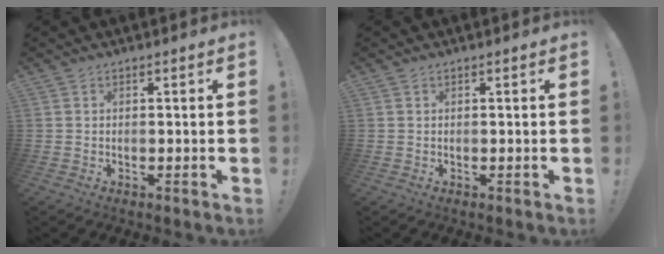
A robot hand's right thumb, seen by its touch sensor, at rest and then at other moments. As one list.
[{"total": 0.0}]